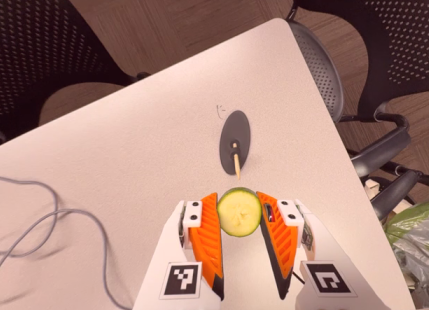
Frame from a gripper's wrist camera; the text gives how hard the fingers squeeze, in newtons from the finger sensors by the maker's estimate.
{"total": 12.0, "left": 12.3, "right": 11.7}